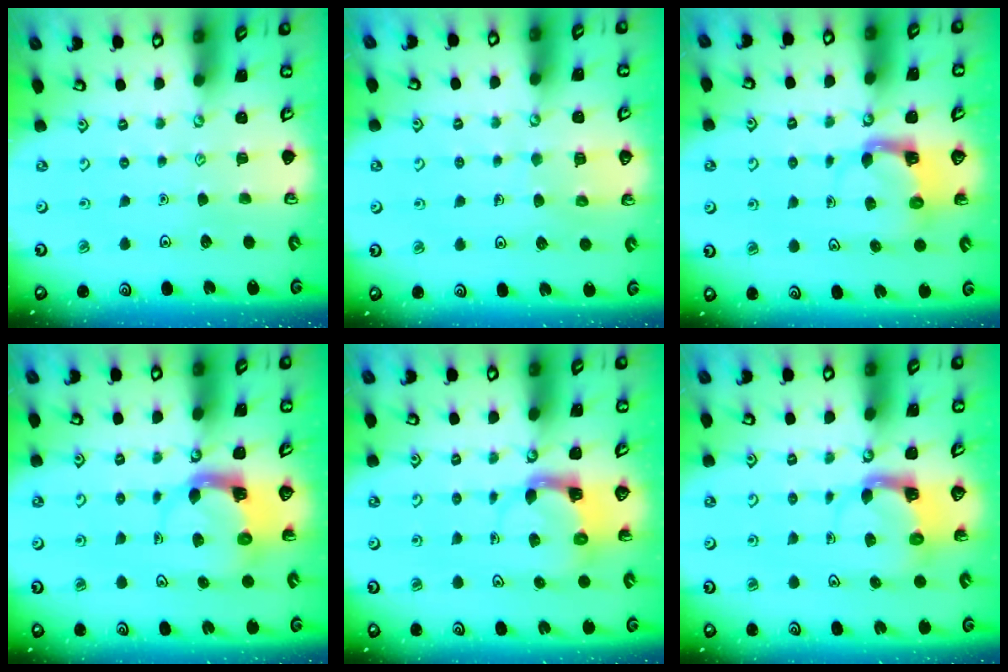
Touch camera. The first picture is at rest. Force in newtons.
{"total": 5.6, "press": 5.6, "slide": 0.4}
{"total": 3.9, "press": 3.9, "slide": 0.7}
{"total": 3.9, "press": 3.8, "slide": 0.6}
{"total": 3.4, "press": 3.4, "slide": 0.5}
{"total": 3.9, "press": 3.8, "slide": 0.6}